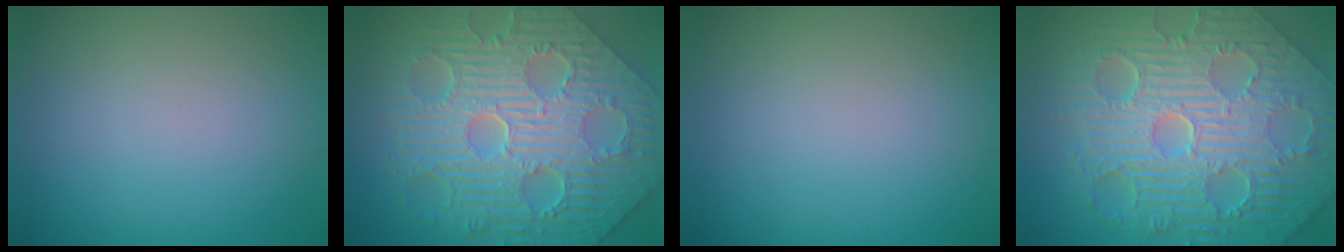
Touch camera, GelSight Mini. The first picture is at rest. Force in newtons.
{"total": 11.8, "press": 8.1, "slide": 8.5}
{"total": 0.0}
{"total": 12.0, "press": 8.0, "slide": 8.9}